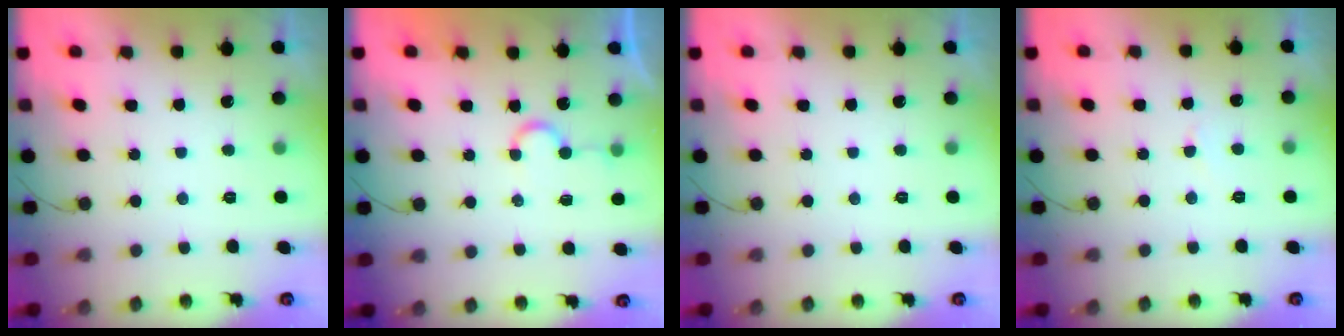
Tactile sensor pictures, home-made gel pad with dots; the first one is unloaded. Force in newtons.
{"total": 5.4, "press": 5.4, "slide": 0.4}
{"total": 0.0}
{"total": 3.0, "press": 3.0, "slide": 0.4}